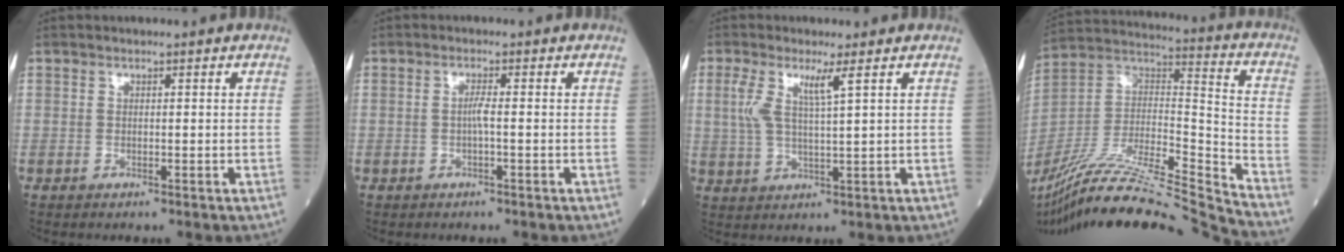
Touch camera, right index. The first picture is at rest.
{"total": 1.4, "force": [-0.3, -0.1, 1.4], "torque": [-0.026, 0.001, -0.007]}
{"total": 5.3, "force": [2.2, 0.2, 4.8], "torque": [-0.107, 0.006, 0.047]}
{"total": 28.9, "force": [-25.9, -1.2, 12.7], "torque": [-0.231, -0.034, -0.433]}